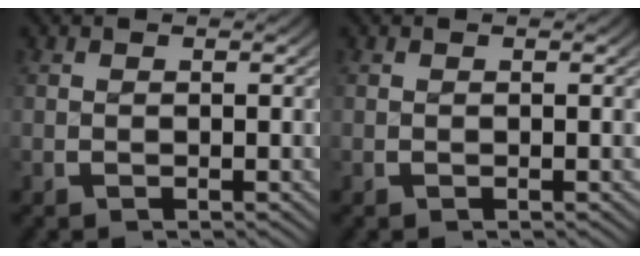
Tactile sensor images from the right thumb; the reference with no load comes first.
{"total": 0.0}